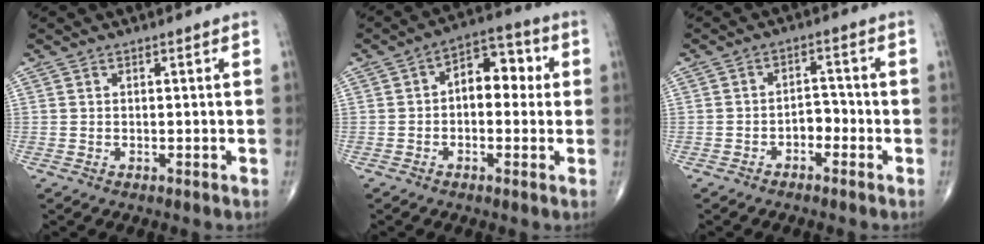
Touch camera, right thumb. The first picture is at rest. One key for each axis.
{"total": 8.8, "fx": 0.7, "fy": 5.6, "fz": 6.8, "tx": -0.063, "ty": 0.031, "tz": 0.000}
{"total": 3.3, "fx": -1.7, "fy": 2.1, "fz": 1.9, "tx": -0.013, "ty": 0.025, "tz": -0.032}